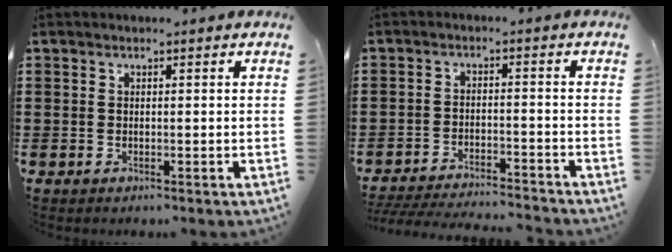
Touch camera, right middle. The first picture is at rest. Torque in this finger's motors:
{"motor_torque": [1.70, -0.44, 0.08, 0.06]}